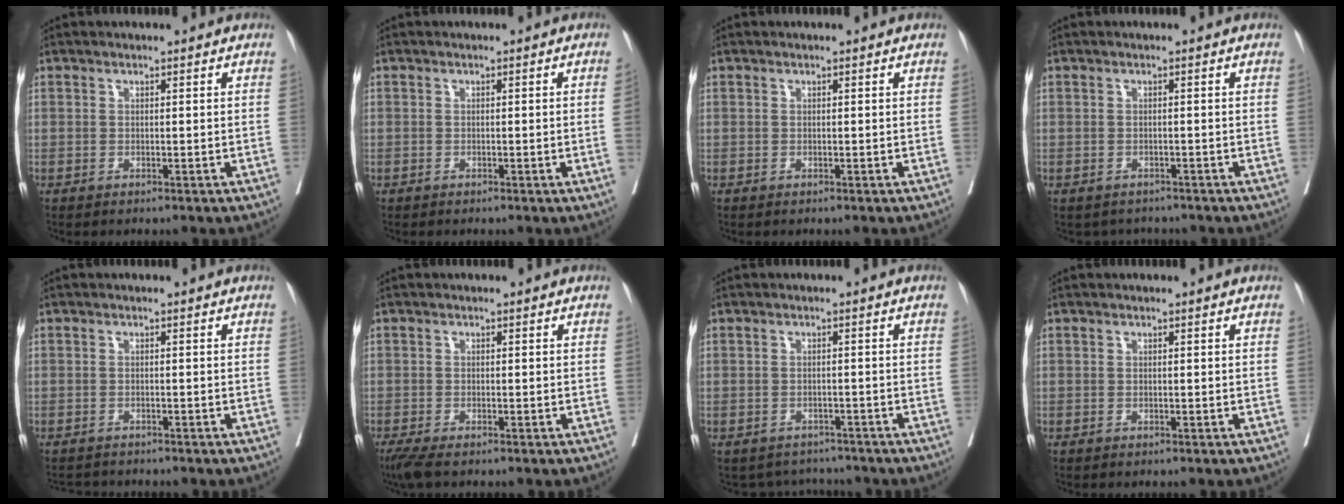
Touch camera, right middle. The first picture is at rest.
{"total": 0.8, "force": [-0.2, -0.2, 0.7], "torque": [-0.008, 0.002, -0.002]}
{"total": 0.0}
{"total": 2.9, "force": [-2.6, 1.4, 0.0], "torque": [0.000, 0.004, -0.036]}
{"total": 2.6, "force": [-2.6, 0.5, 0.2], "torque": [0.001, -0.008, -0.040]}
{"total": 3.1, "force": [-2.3, 0.4, 1.9], "torque": [-0.038, -0.011, -0.044]}
{"total": 4.4, "force": [-4.1, 1.5, -0.6], "torque": [0.011, 0.014, -0.053]}
{"total": 0.0}